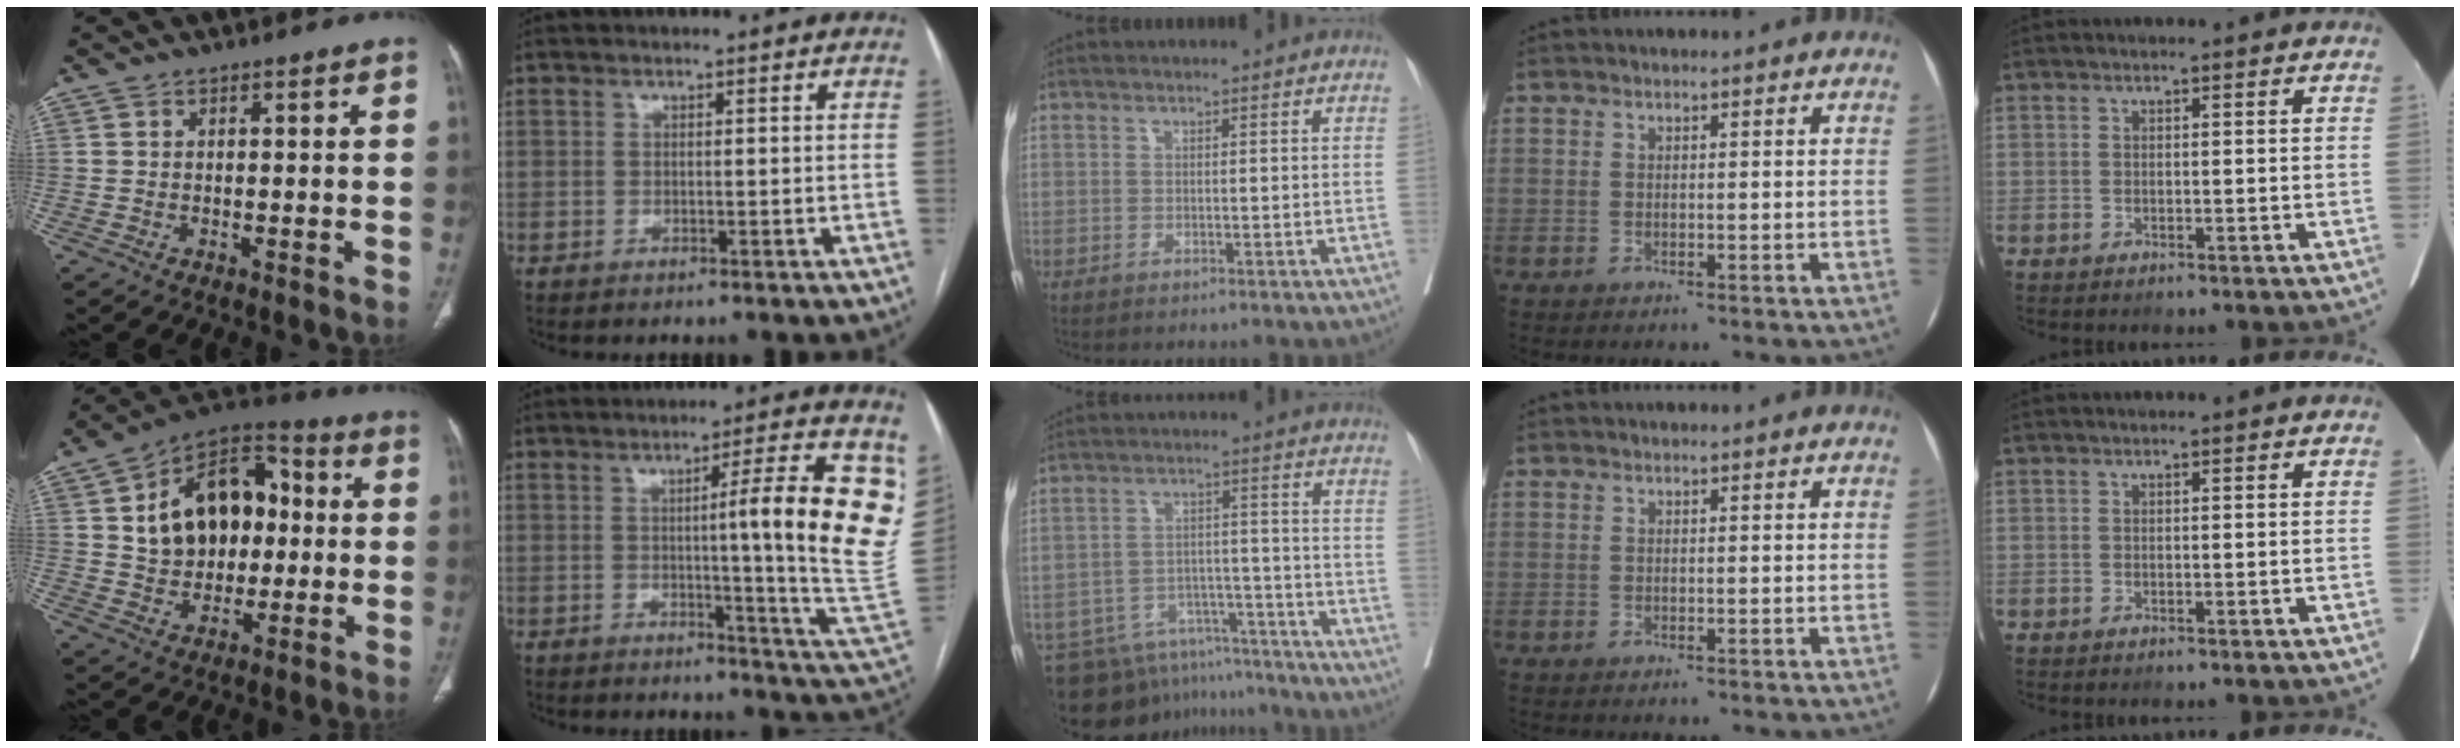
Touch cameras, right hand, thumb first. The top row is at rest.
{"thumb": {"total": 18.9, "force": [2.4, 13.2, 13.3], "torque": [-0.165, 0.027, 0.038]}, "index": {"total": 16.2, "force": [3.5, -1.1, 15.7], "torque": [-0.191, -0.014, 0.038]}, "middle": {"total": 14.2, "force": [-12.9, 5.5, 2.4], "torque": [-0.042, 0.026, -0.181]}}